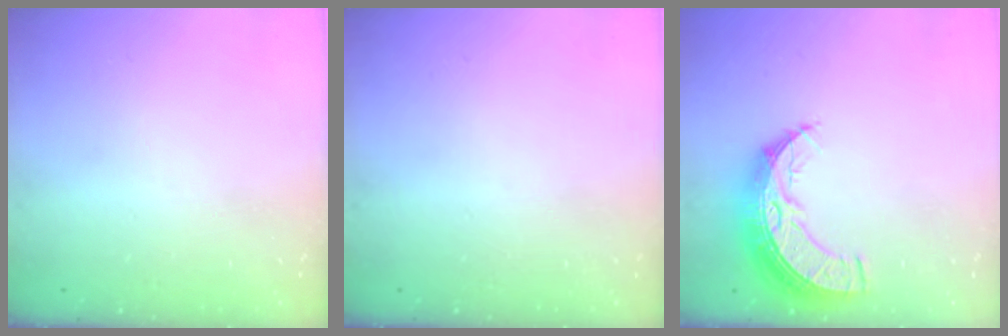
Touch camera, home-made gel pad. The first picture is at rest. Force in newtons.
{"total": 0.0}
{"total": 9.9, "press": 9.9, "slide": 0.7}